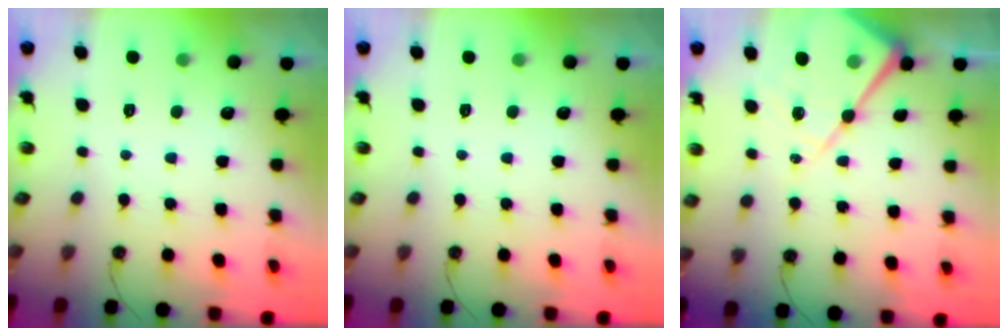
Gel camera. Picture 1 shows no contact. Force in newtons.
{"total": 0.0}
{"total": 15.8, "press": 15.7, "slide": 1.5}